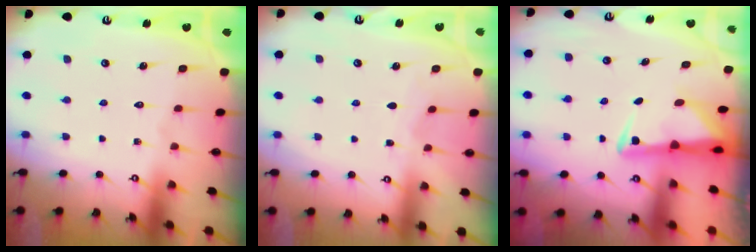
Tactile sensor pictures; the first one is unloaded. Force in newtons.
{"total": 2.7, "press": 2.6, "slide": 0.4}
{"total": 3.2, "press": 3.1, "slide": 0.6}